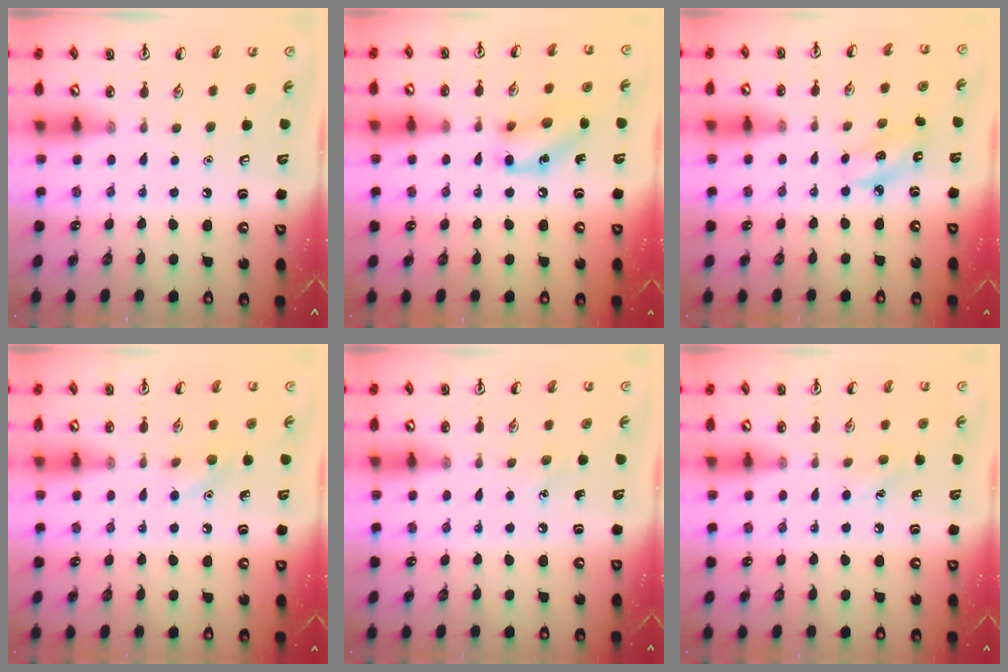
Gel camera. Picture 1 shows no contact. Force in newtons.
{"total": 11.6, "press": 11.4, "slide": 1.9}
{"total": 3.3, "press": 3.2, "slide": 0.5}
{"total": 7.0, "press": 6.8, "slide": 1.6}
{"total": 3.0, "press": 2.8, "slide": 1.1}
{"total": 5.1, "press": 4.8, "slide": 1.5}